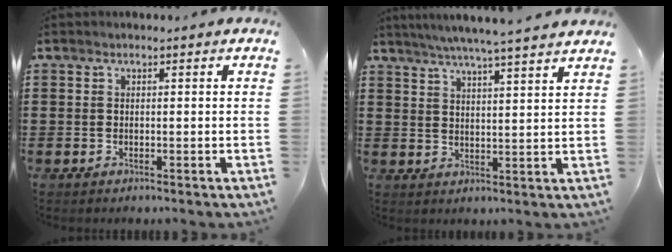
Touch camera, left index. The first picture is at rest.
{"total": 5.3, "force": [4.8, -0.8, 2.1], "torque": [-0.055, -0.020, 0.082]}